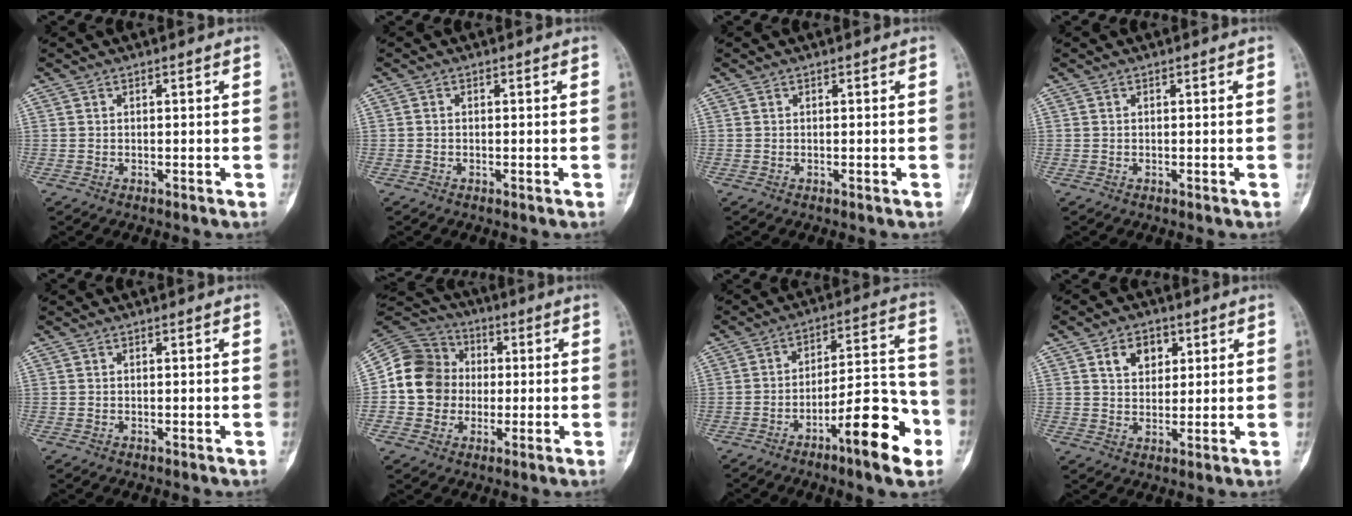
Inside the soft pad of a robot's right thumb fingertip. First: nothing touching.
{"total": 0.0}
{"total": 0.0}
{"total": 0.0}
{"total": 0.0}
{"total": 13.0, "force": [-0.5, 11.8, 5.3], "torque": [-0.074, 0.028, -0.016]}
{"total": 15.5, "force": [-7.7, 3.8, 12.9], "torque": [-0.178, 0.060, -0.116]}
{"total": 6.3, "force": [2.7, 4.5, 3.5], "torque": [-0.029, -0.010, 0.043]}